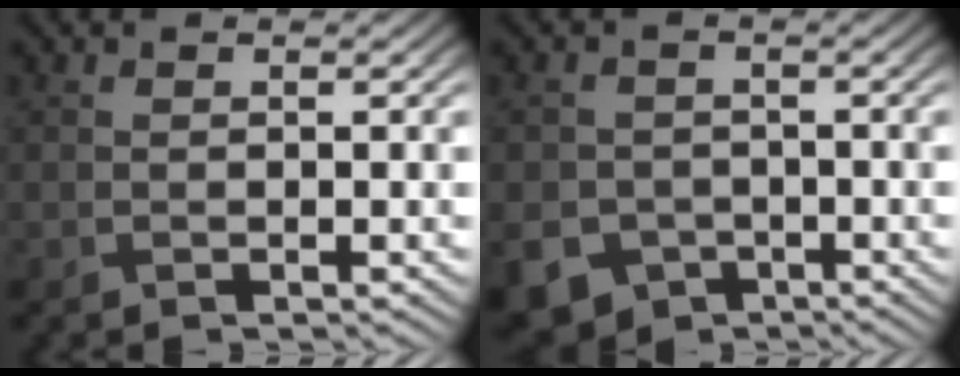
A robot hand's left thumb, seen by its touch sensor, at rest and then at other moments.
{"total": 8.2, "force": [-4.3, 6.5, 2.5], "torque": [-0.055, -0.039, -0.084]}